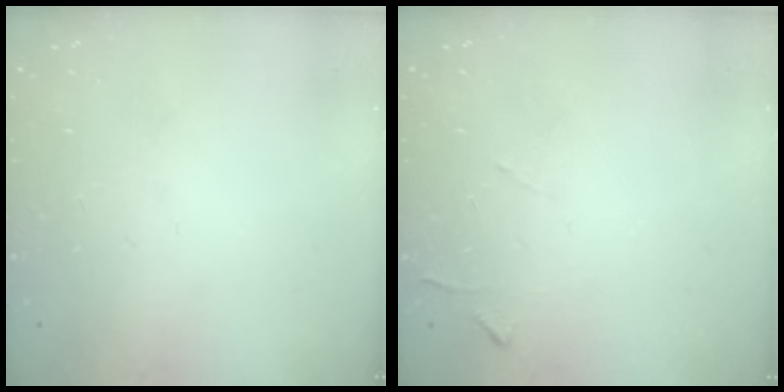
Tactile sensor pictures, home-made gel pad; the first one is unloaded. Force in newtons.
{"total": 4.7, "press": 4.6, "slide": 0.6}